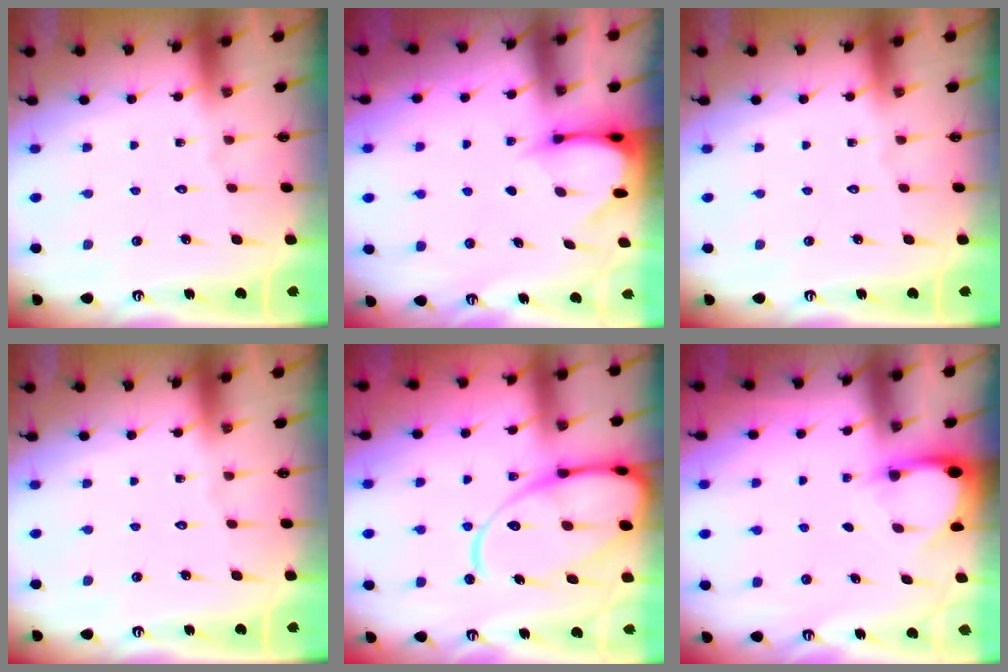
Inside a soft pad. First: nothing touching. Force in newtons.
{"total": 3.5, "press": 3.5, "slide": 0.2}
{"total": 0.0}
{"total": 0.0}
{"total": 18.3, "press": 18.2, "slide": 2.0}
{"total": 3.9, "press": 3.9, "slide": 0.0}